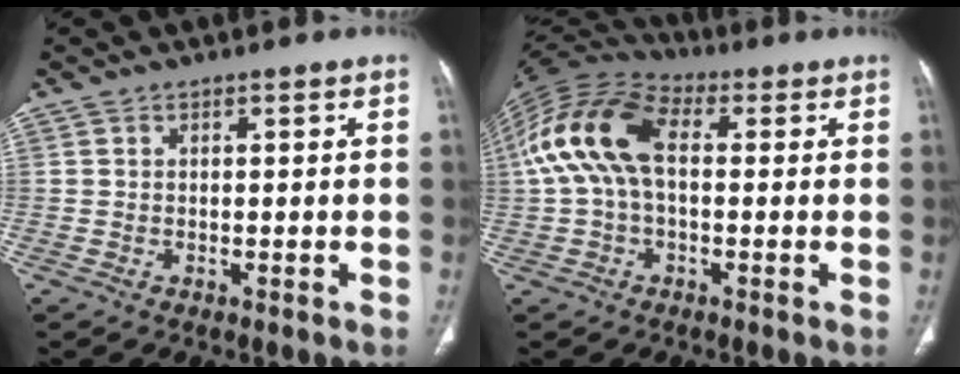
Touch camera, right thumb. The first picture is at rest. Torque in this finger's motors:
{"motor_torque": [0.97, 2.44, 1.55, -0.52, 0.22]}